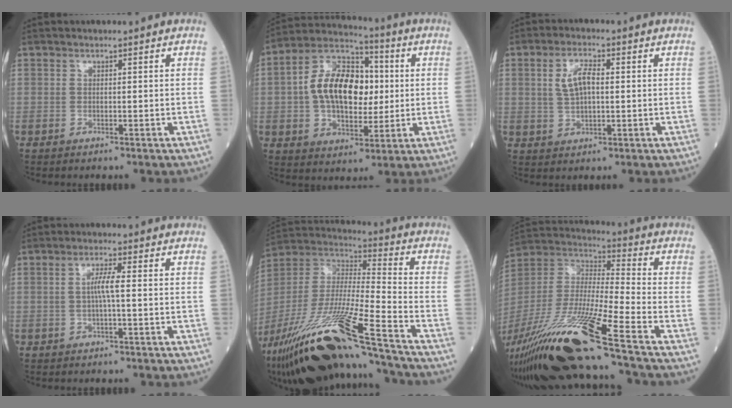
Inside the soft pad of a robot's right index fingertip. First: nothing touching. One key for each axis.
{"total": 14.8, "fx": 1.2, "fy": 8.4, "fz": 12.1, "tx": -0.233, "ty": 0.030, "tz": 0.019}
{"total": 5.2, "fx": 0.9, "fy": 2.0, "fz": 4.7, "tx": -0.097, "ty": 0.009, "tz": 0.019}
{"total": 3.0, "fx": -0.1, "fy": 0.0, "fz": 3.0, "tx": -0.058, "ty": 0.003, "tz": -0.002}
{"total": 29.3, "fx": -21.1, "fy": 2.4, "fz": 20.1, "tx": -0.410, "ty": -0.066, "tz": -0.381}
{"total": 24.1, "fx": -17.0, "fy": -0.5, "fz": 17.1, "tx": -0.374, "ty": -0.055, "tz": -0.323}